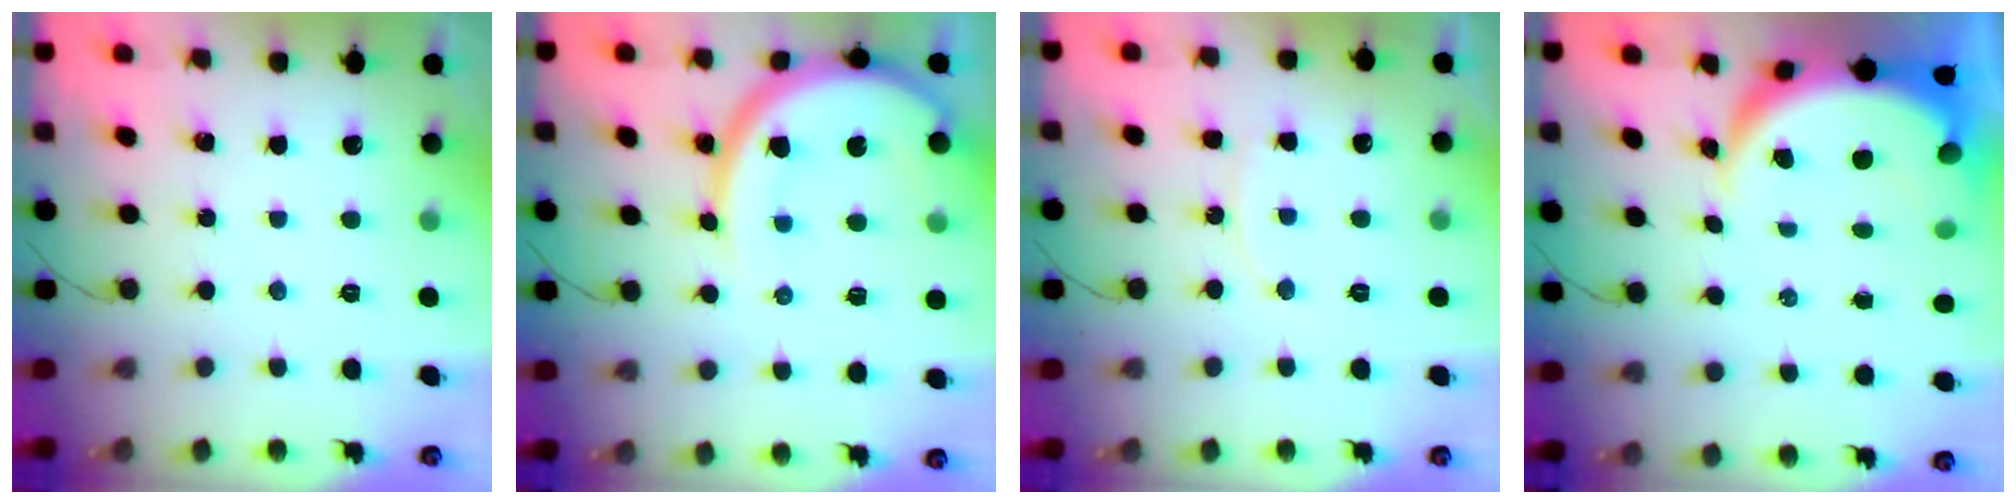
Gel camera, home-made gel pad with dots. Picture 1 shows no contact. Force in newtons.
{"total": 13.8, "press": 13.8, "slide": 1.2}
{"total": 6.4, "press": 6.4, "slide": 0.3}
{"total": 8.7, "press": 8.6, "slide": 1.6}